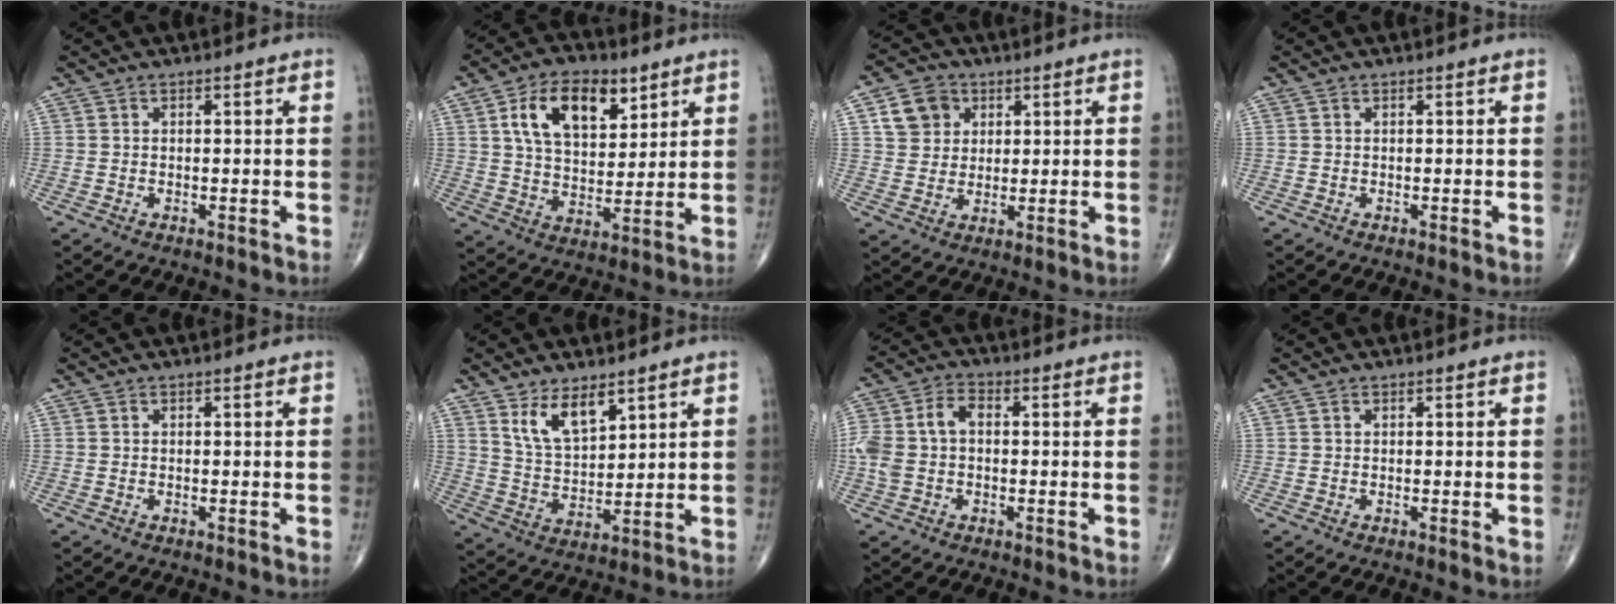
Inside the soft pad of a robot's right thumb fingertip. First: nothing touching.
{"total": 14.5, "force": [6.3, 8.3, 10.0], "torque": [-0.140, -0.021, 0.116]}
{"total": 7.5, "force": [2.8, 6.4, 2.8], "torque": [-0.023, -0.003, 0.051]}
{"total": 0.0}
{"total": 0.0}
{"total": 8.4, "force": [5.2, 3.7, 5.4], "torque": [-0.084, -0.038, 0.107]}
{"total": 7.8, "force": [-0.2, 5.1, 5.9], "torque": [-0.136, 0.029, -0.008]}
{"total": 0.5, "force": [0.1, 0.1, 0.5], "torque": [-0.011, -0.003, 0.002]}